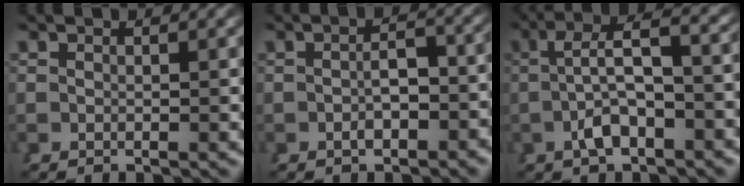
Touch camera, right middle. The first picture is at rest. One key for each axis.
{"total": 3.0, "fx": -1.3, "fy": 1.4, "fz": 2.3, "tx": -0.021, "ty": -0.006, "tz": -0.017}
{"total": 5.4, "fx": 0.1, "fy": 2.0, "fz": 5.0, "tx": -0.068, "ty": 0.005, "tz": 0.006}